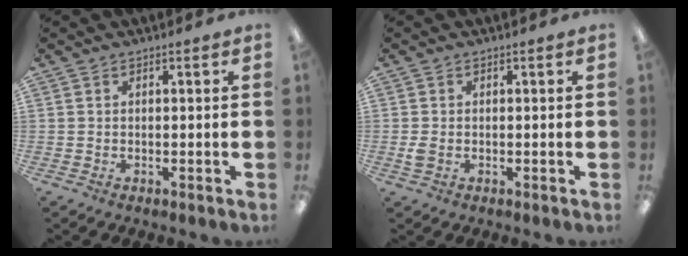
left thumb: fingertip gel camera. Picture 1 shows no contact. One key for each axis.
{"total": 2.2, "fx": -0.2, "fy": 1.4, "fz": 1.7, "tx": -0.037, "ty": 0.002, "tz": -0.006}